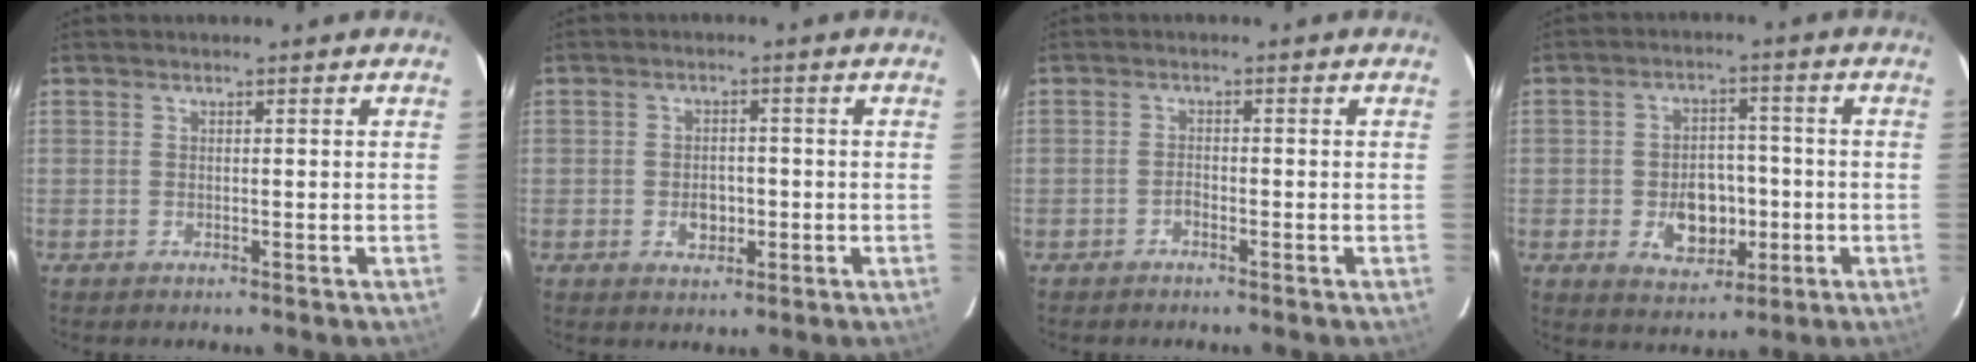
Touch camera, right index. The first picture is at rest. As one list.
[{"total": 3.8, "force": [-1.0, 3.0, 2.1], "torque": [-0.040, 0.004, -0.011]}, {"total": 1.1, "force": [-0.9, 0.4, 0.3], "torque": [-0.006, 0.002, -0.020]}, {"total": 8.6, "force": [-2.3, 6.3, 5.4], "torque": [-0.106, 0.008, -0.021]}]